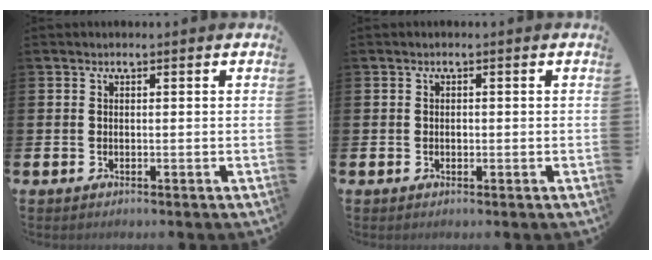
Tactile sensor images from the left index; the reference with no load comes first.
{"total": 0.6, "force": [0.0, 0.5, 0.4], "torque": [-0.007, 0.003, -0.002]}